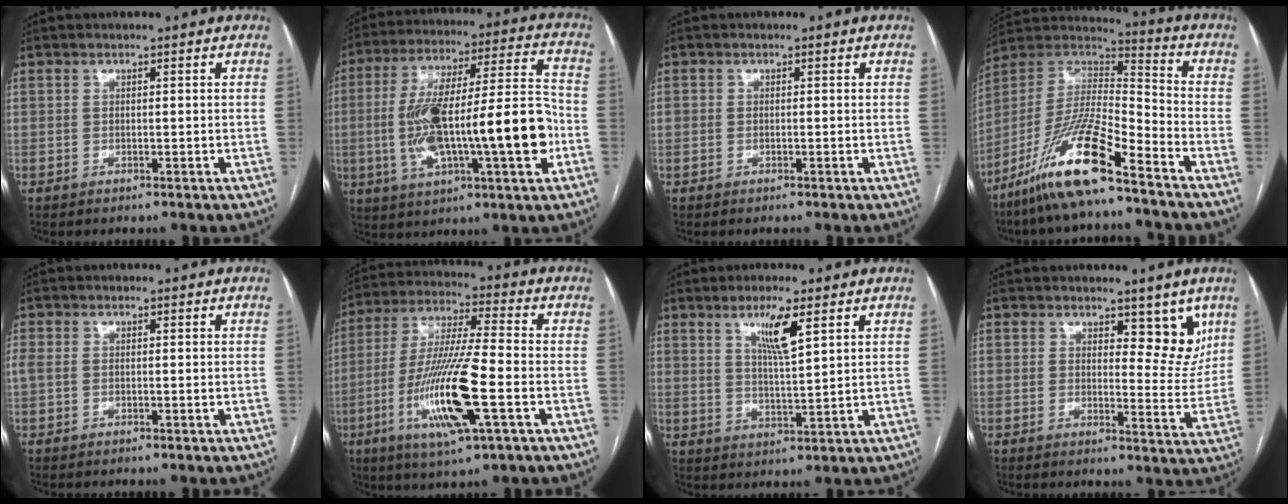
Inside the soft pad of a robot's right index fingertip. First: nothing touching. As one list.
[{"total": 22.1, "force": [-3.9, 3.8, 21.4], "torque": [-0.370, 0.022, -0.050]}, {"total": 1.0, "force": [-0.1, 0.7, 0.6], "torque": [-0.017, 0.007, 0.003]}, {"total": 18.5, "force": [-12.2, 2.6, 13.7], "torque": [-0.295, -0.022, -0.224]}, {"total": 2.6, "force": [0.0, 1.7, 2.0], "torque": [-0.066, 0.014, 0.006]}, {"total": 16.1, "force": [-4.9, 1.2, 15.3], "torque": [-0.313, -0.017, -0.088]}, {"total": 6.1, "force": [3.2, 0.3, 5.2], "torque": [-0.094, -0.008, 0.060]}, {"total": 6.4, "force": [3.9, 2.9, 4.1], "torque": [-0.029, -0.010, 0.053]}]